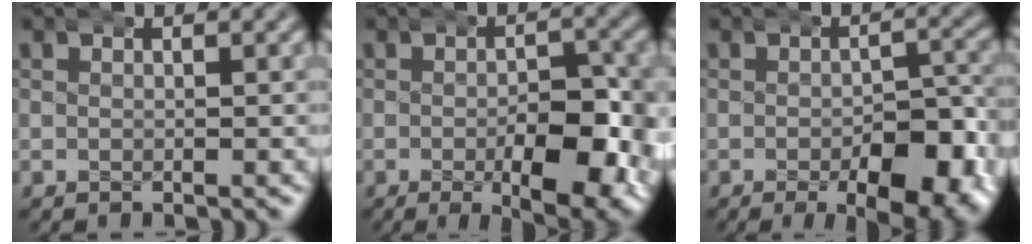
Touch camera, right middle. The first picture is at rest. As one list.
[{"total": 10.1, "force": [-2.6, 4.4, 8.7], "torque": [-0.114, -0.022, -0.027]}, {"total": 8.1, "force": [-3.0, 3.5, 6.7], "torque": [-0.084, -0.015, -0.039]}]